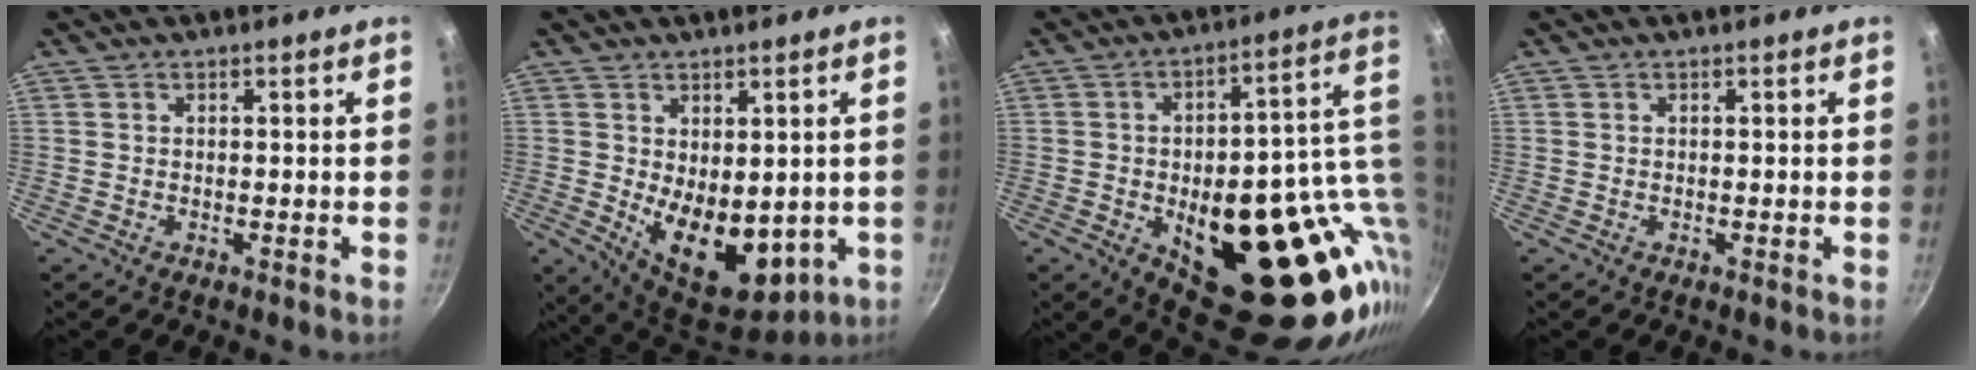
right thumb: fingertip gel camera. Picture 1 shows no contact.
{"total": 13.4, "force": [-0.8, 8.1, 10.6], "torque": [-0.132, -0.031, 0.014]}
{"total": 33.1, "force": [-5.2, 15.9, 28.5], "torque": [-0.309, -0.001, -0.043]}
{"total": 0.0}